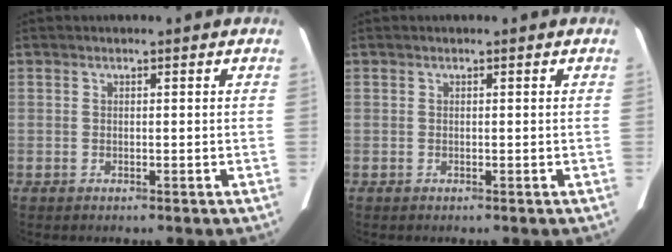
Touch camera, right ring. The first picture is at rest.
{"total": 0.0}